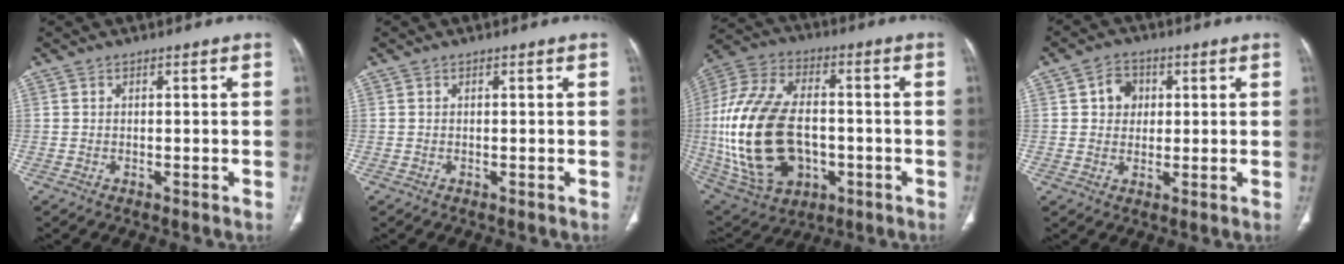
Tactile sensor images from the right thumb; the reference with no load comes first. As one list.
[{"total": 0.0}, {"total": 25.6, "force": [-2.7, 16.3, 19.6], "torque": [-0.410, 0.006, -0.028]}, {"total": 5.2, "force": [1.3, 4.4, 2.5], "torque": [-0.013, 0.001, 0.018]}]